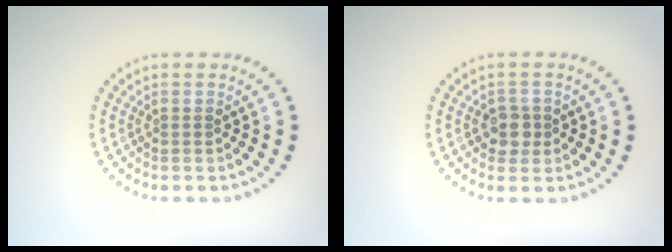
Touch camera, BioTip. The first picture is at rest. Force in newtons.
{"total": 1.9, "press": 1.8, "slide": 0.7}